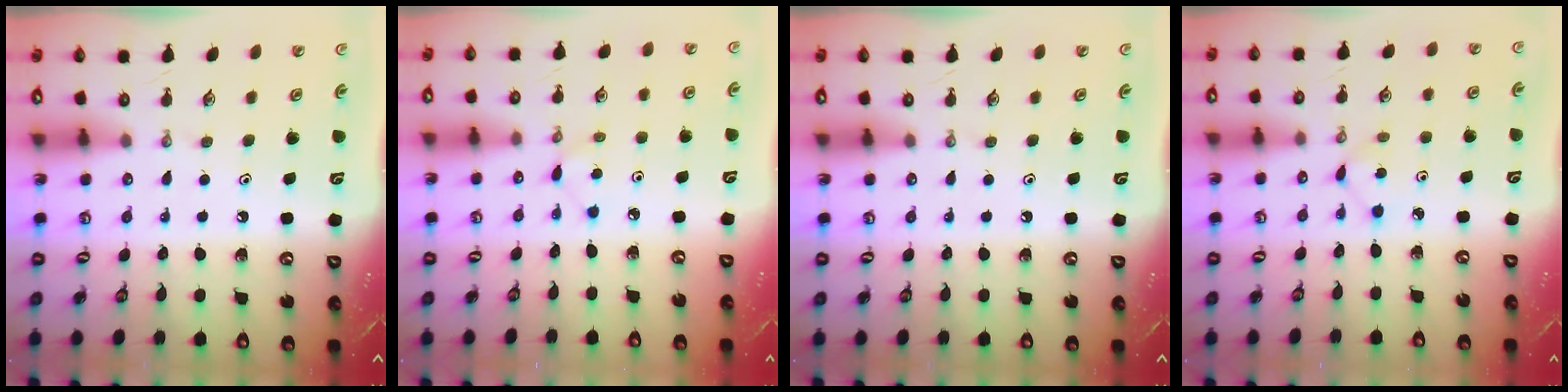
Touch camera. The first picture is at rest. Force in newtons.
{"total": 2.5, "press": 2.5, "slide": 0.3}
{"total": 0.0}
{"total": 1.8, "press": 1.7, "slide": 0.2}